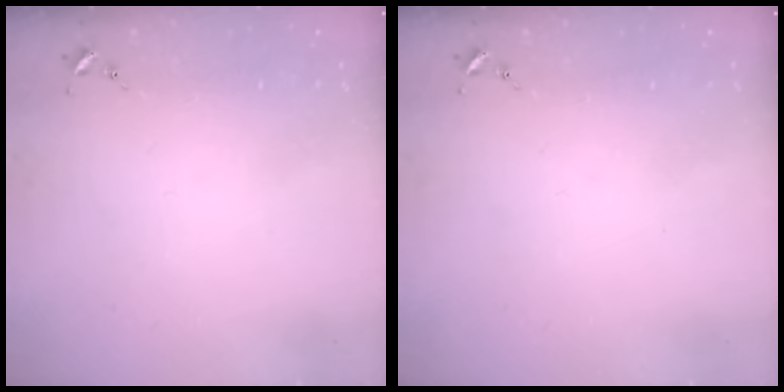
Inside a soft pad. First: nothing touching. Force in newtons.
{"total": 0.0}